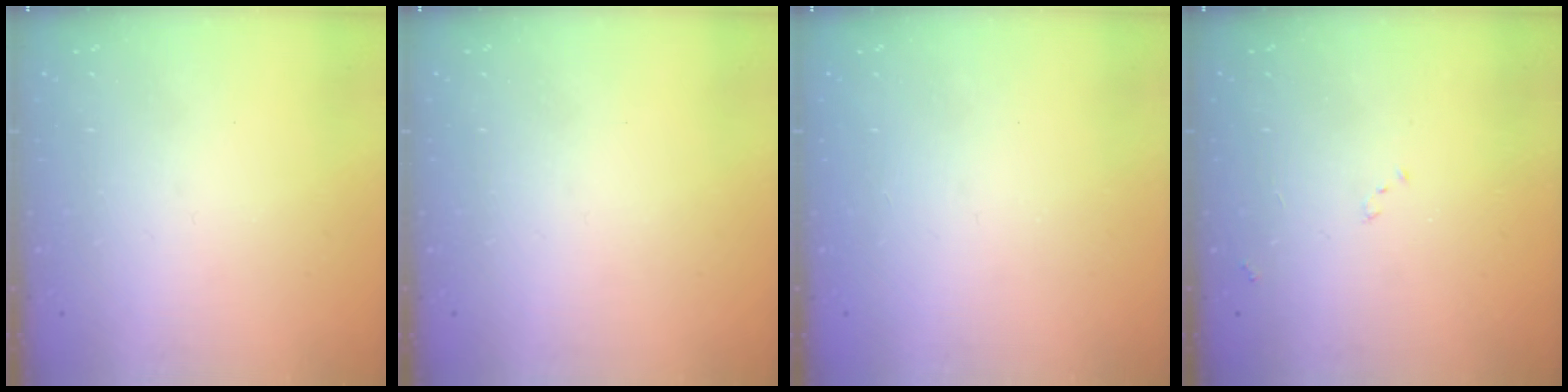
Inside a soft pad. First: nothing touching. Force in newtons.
{"total": 0.0}
{"total": 1.3, "press": 1.0, "slide": 0.7}
{"total": 6.9, "press": 6.9, "slide": 0.8}